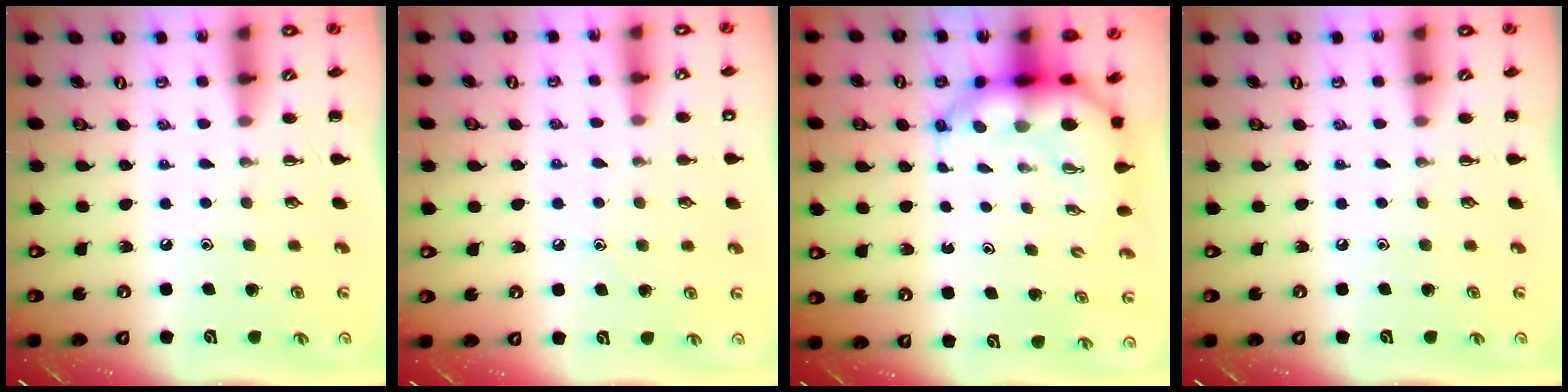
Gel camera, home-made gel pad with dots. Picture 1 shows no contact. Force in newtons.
{"total": 7.0, "press": 6.7, "slide": 1.9}
{"total": 7.0, "press": 6.7, "slide": 2.0}
{"total": 0.0}